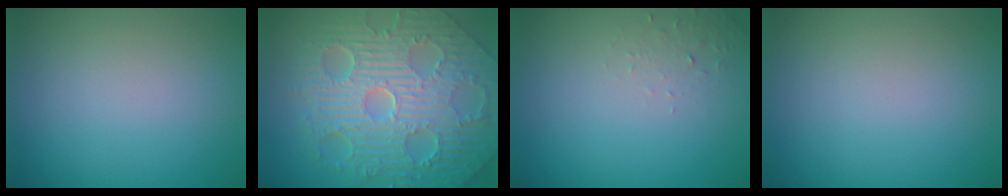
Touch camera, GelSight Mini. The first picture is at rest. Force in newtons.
{"total": 11.5, "press": 7.5, "slide": 8.8}
{"total": 1.2, "press": 1.2, "slide": 0.1}
{"total": 0.0}